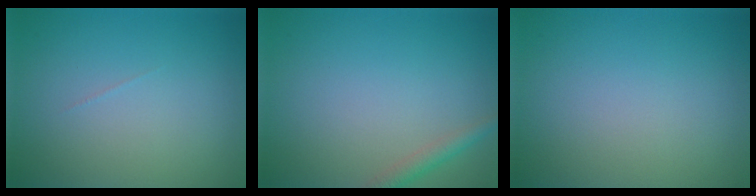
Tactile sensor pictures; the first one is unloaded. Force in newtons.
{"total": 1.8, "press": 1.8, "slide": 0.1}
{"total": 0.0}